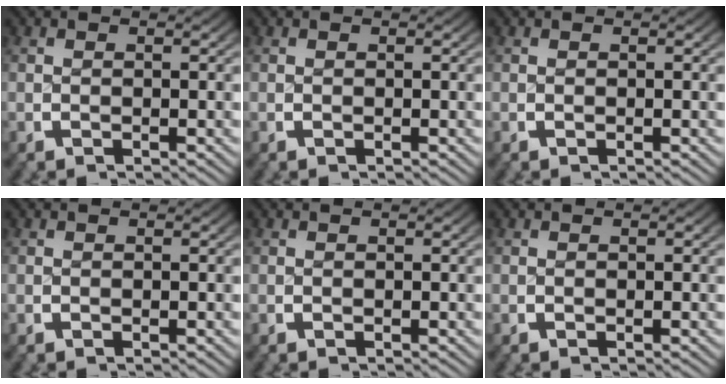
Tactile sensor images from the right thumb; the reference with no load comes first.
{"total": 0.0}
{"total": 0.0}
{"total": 0.0}
{"total": 0.0}
{"total": 0.0}